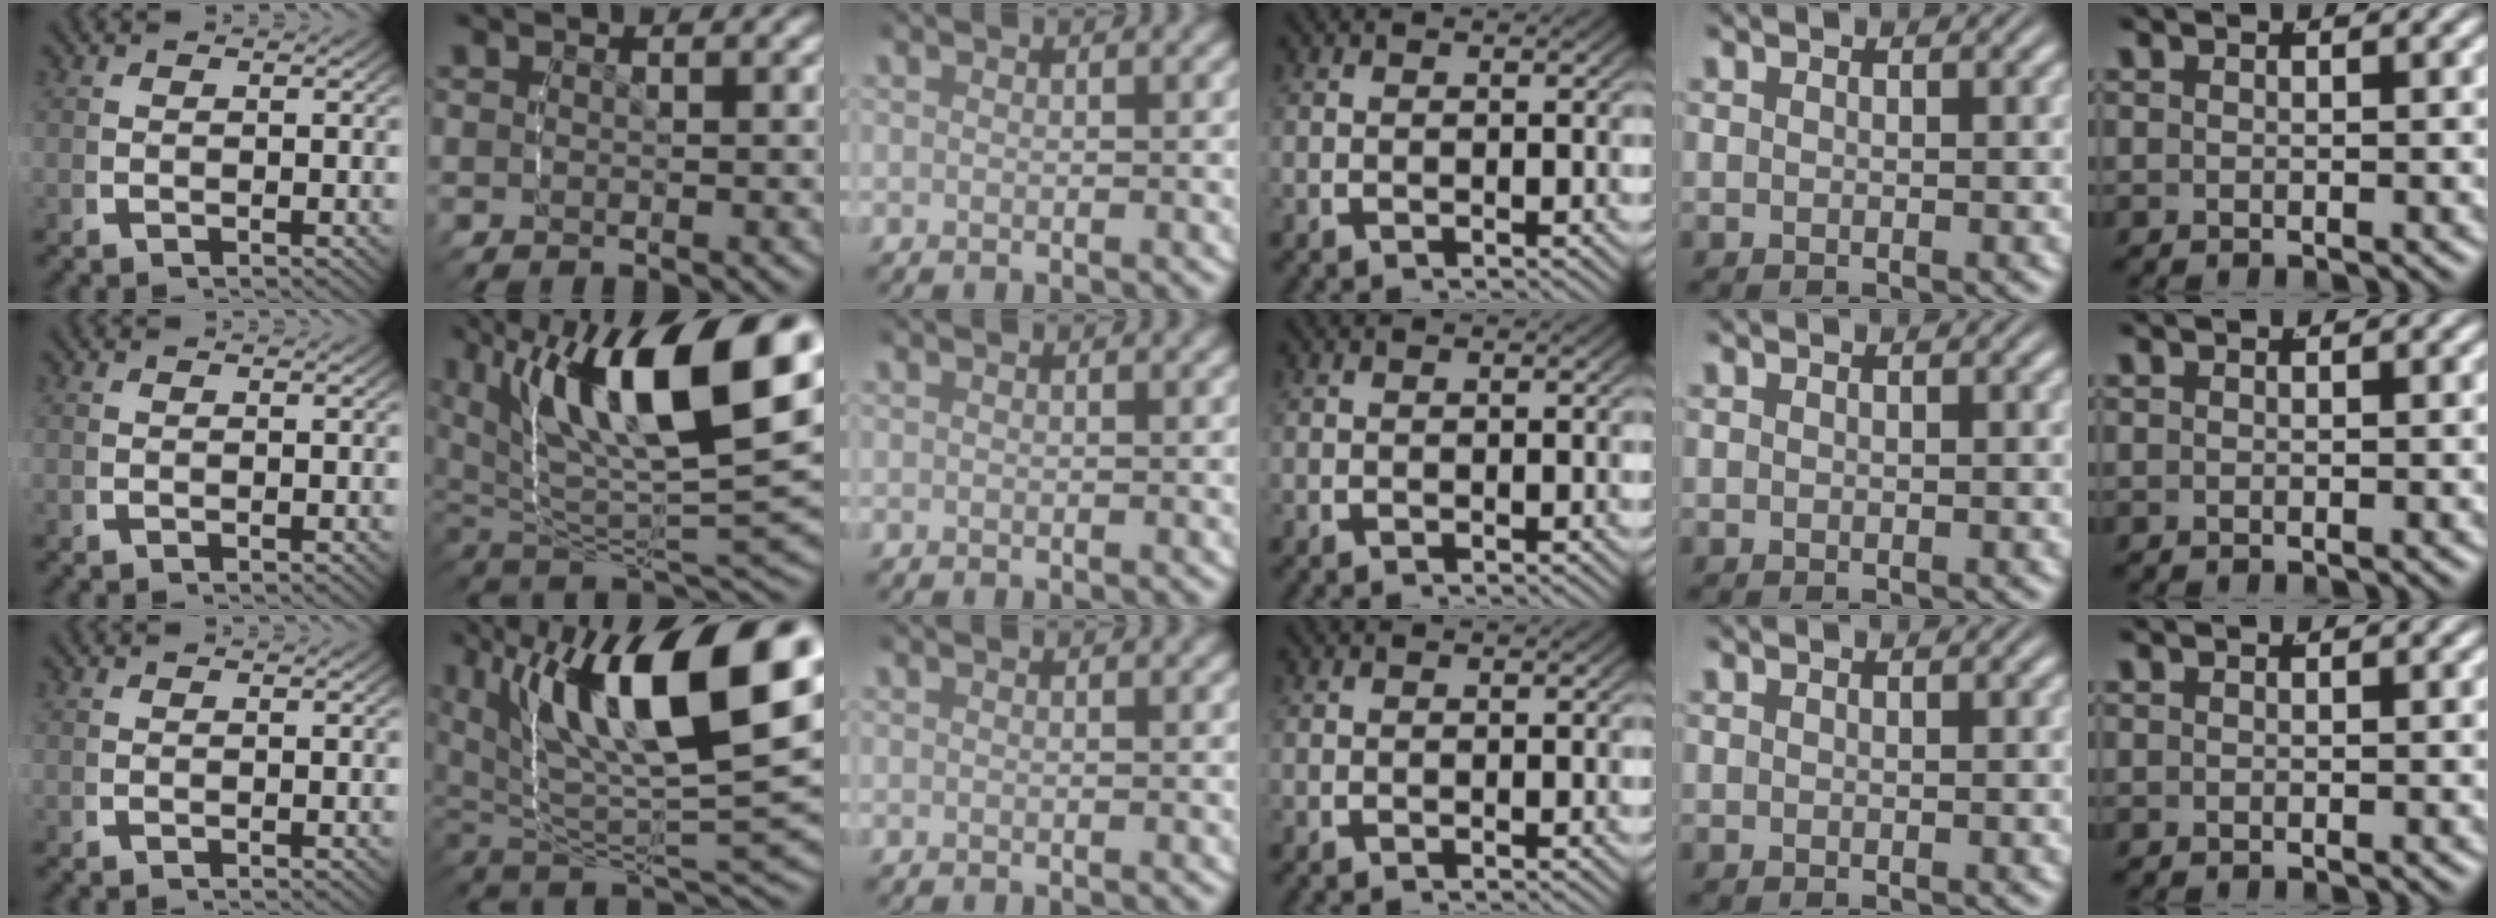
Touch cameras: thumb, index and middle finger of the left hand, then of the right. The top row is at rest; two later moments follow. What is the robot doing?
{"motion": "lift_and_place", "object": "glue stick"}